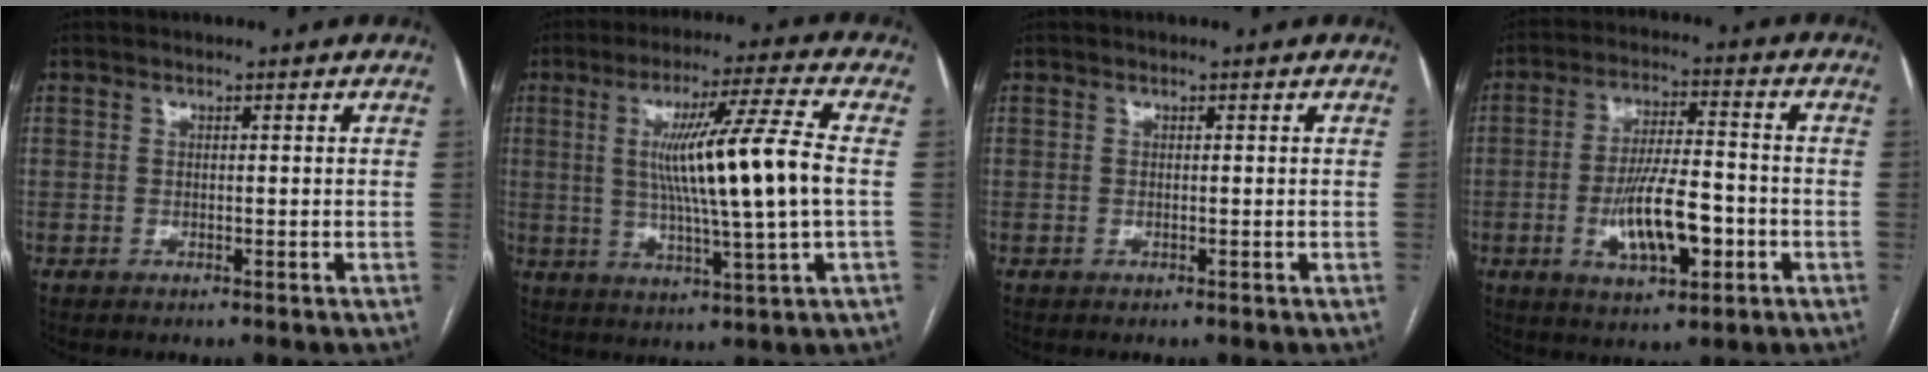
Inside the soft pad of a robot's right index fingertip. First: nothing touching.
{"total": 14.9, "force": [1.0, -1.1, 14.9], "torque": [-0.259, 0.000, 0.015]}
{"total": 0.0}
{"total": 11.1, "force": [-3.1, 3.4, 10.1], "torque": [-0.190, 0.003, -0.047]}